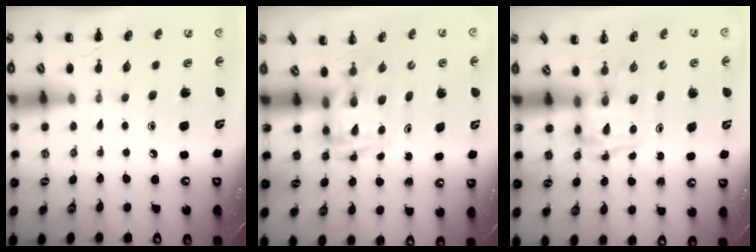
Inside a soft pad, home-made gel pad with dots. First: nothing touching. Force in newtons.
{"total": 2.7, "press": 2.6, "slide": 0.5}
{"total": 3.3, "press": 3.2, "slide": 0.6}